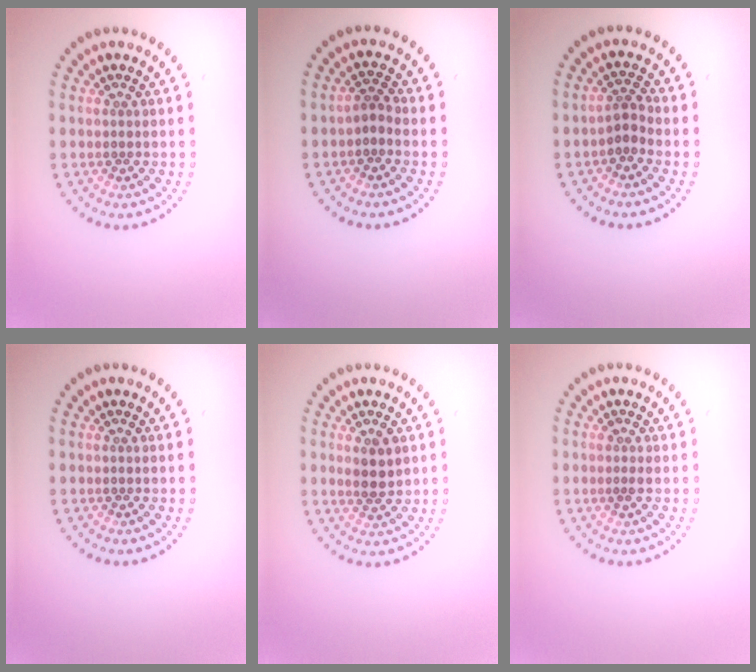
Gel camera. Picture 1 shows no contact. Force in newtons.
{"total": 1.6, "press": 1.1, "slide": 1.1}
{"total": 1.9, "press": 1.4, "slide": 1.4}
{"total": 0.0}
{"total": 2.4, "press": 2.2, "slide": 0.8}
{"total": 0.7, "press": 0.6, "slide": 0.3}